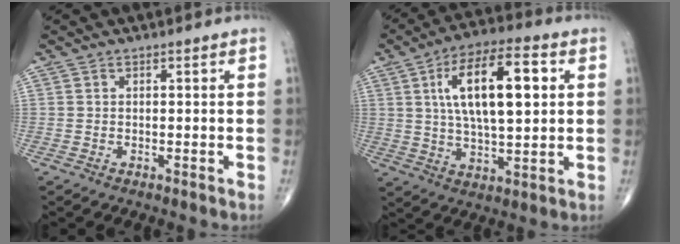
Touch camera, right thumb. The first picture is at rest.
{"total": 17.0, "force": [4.1, 6.8, 15.0], "torque": [-0.247, 0.004, 0.067]}